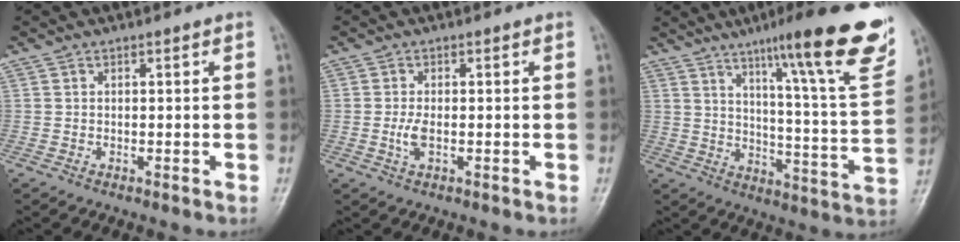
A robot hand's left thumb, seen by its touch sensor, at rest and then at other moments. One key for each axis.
{"total": 2.8, "fx": -0.5, "fy": 1.2, "fz": 2.5, "tx": -0.058, "ty": 0.001, "tz": -0.009}
{"total": 24.0, "fx": 14.5, "fy": 3.2, "fz": 18.9, "tx": -0.242, "ty": -0.058, "tz": 0.203}